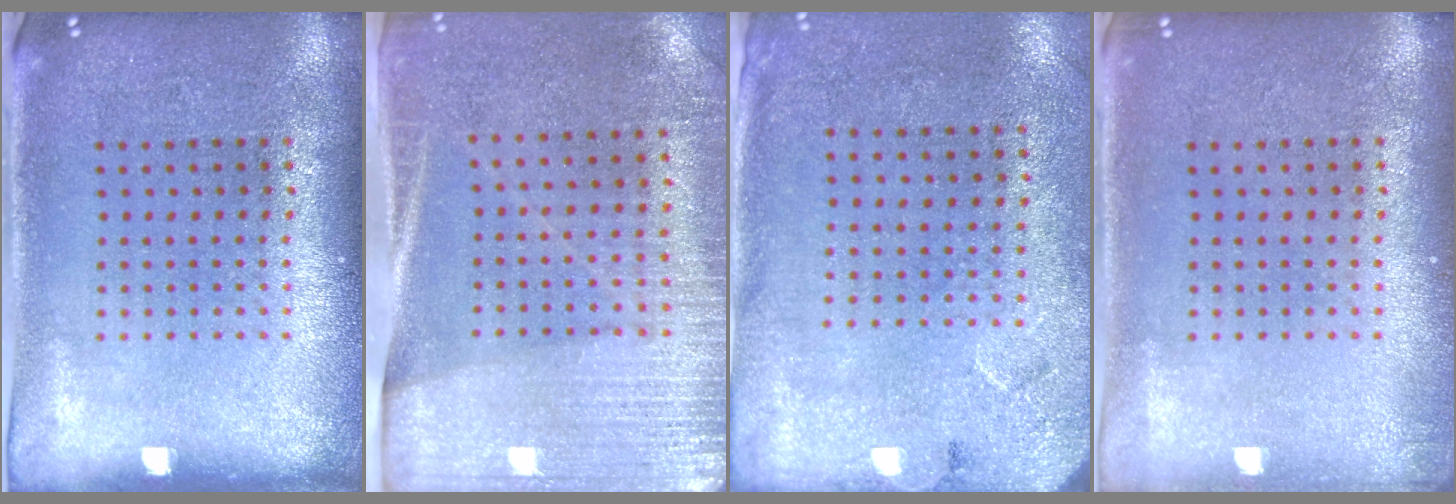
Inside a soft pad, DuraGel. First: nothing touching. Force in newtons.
{"total": 2.8, "press": 2.5, "slide": 1.3}
{"total": 2.7, "press": 2.2, "slide": 1.6}
{"total": 0.7, "press": 0.7, "slide": 0.2}